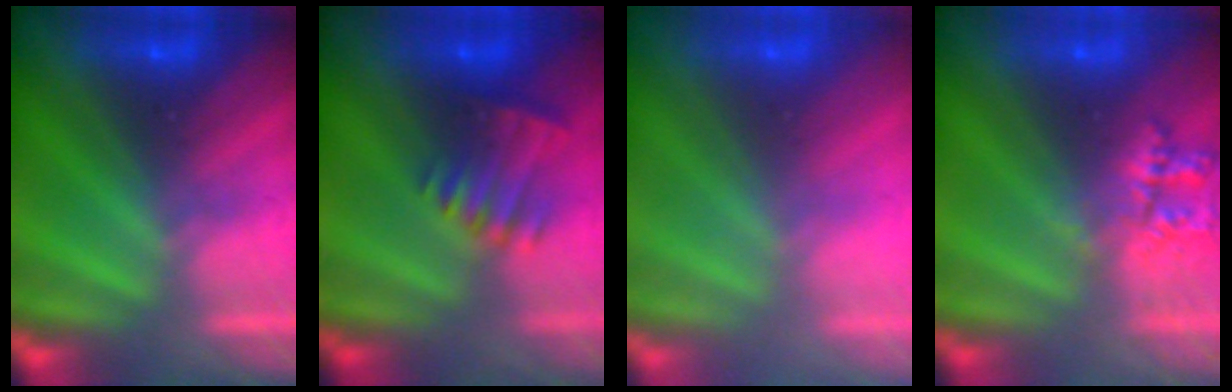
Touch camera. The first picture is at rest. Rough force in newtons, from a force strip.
{"total": 3.5}
{"total": 2.9}
{"total": 2.2}